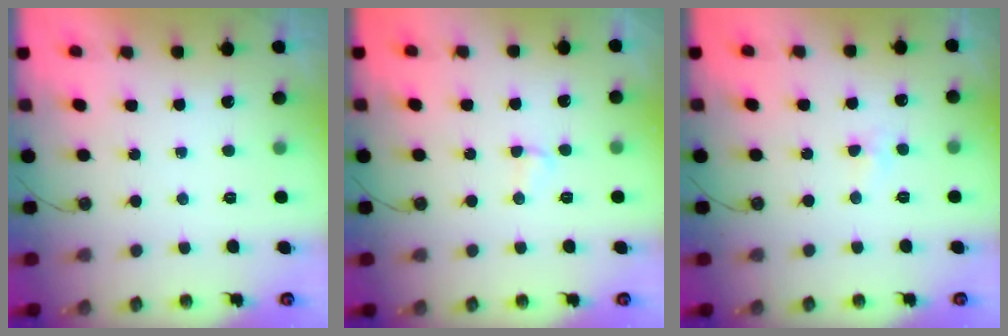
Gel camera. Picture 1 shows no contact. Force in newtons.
{"total": 2.5, "press": 2.4, "slide": 0.7}
{"total": 4.1, "press": 4.1, "slide": 0.4}